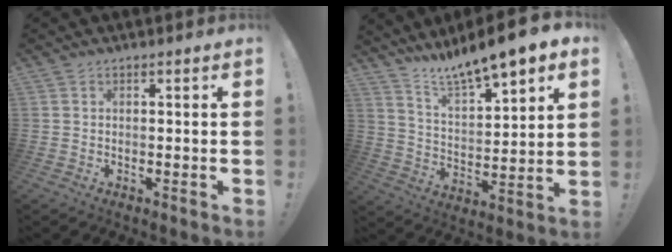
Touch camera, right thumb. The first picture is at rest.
{"total": 11.0, "force": [10.0, 1.3, 4.2], "torque": [-0.085, -0.087, 0.171]}